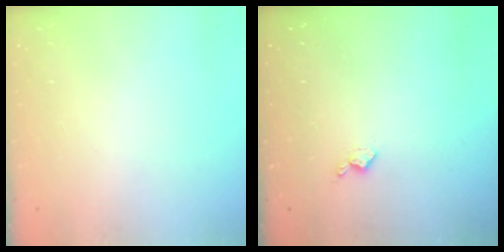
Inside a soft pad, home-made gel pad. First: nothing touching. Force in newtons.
{"total": 3.9, "press": 3.8, "slide": 0.7}